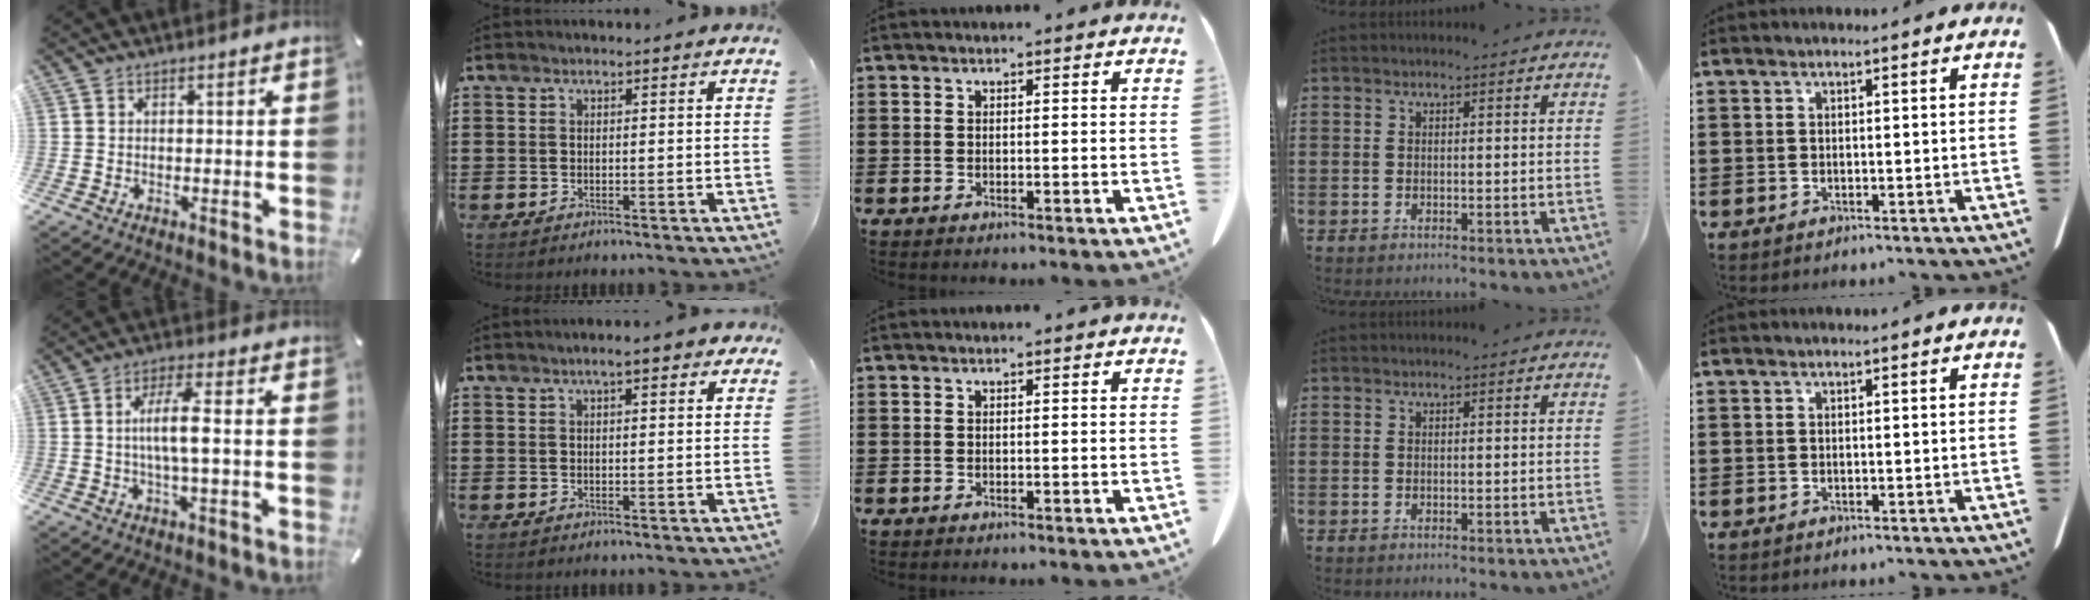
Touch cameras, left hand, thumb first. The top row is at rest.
{"thumb": {"total": 8.1, "force": [0.0, 1.4, 7.9], "torque": [-0.151, 0.003, -0.005]}, "index": {"total": 2.8, "force": [1.4, 0.6, 2.4], "torque": [-0.049, 0.004, 0.023]}}